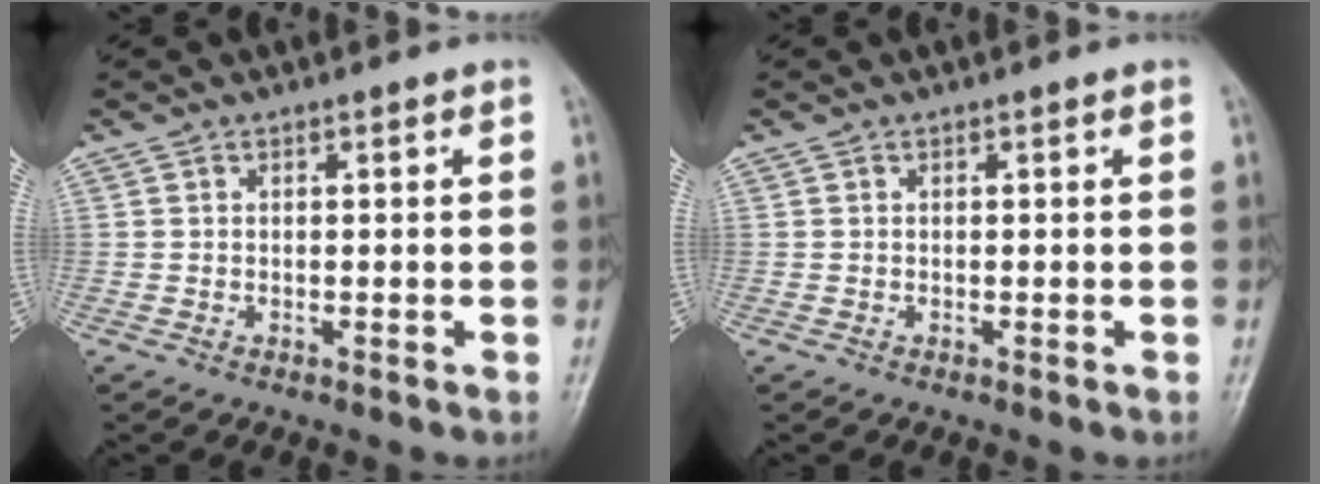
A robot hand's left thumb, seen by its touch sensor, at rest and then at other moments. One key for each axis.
{"total": 0.0}